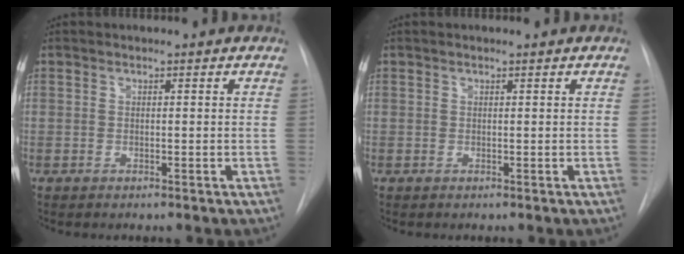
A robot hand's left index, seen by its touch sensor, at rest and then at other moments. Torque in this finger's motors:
{"motor_torque": [-0.20, 0.22, 0.01, 0.02]}